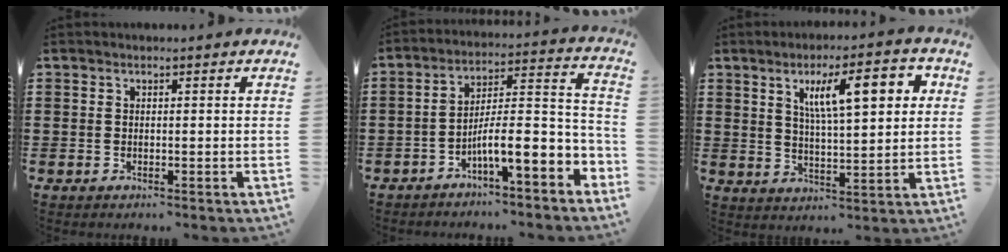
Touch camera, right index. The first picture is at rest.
{"total": 9.2, "force": [-5.0, 1.7, 7.6], "torque": [-0.129, -0.014, -0.093]}
{"total": 10.4, "force": [3.8, 3.2, 9.1], "torque": [-0.158, 0.005, 0.059]}